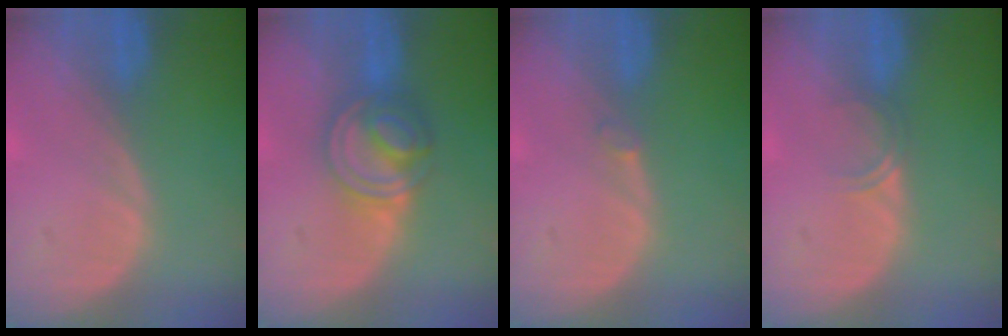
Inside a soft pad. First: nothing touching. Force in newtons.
{"total": 6.8, "press": 6.2, "slide": 2.6}
{"total": 0.7, "press": 0.7, "slide": 0.2}
{"total": 1.7, "press": 1.4, "slide": 1.0}